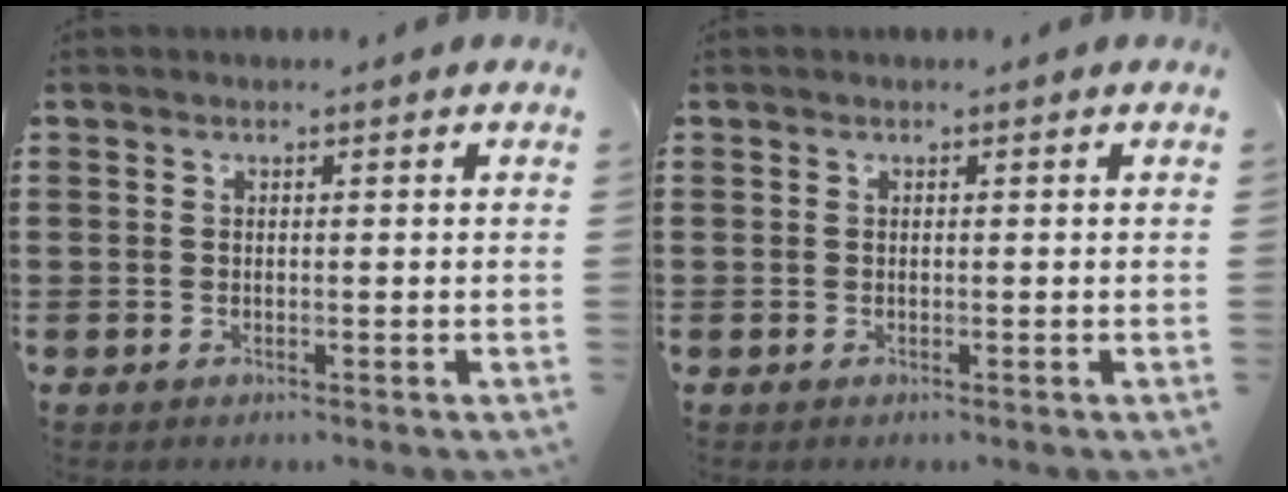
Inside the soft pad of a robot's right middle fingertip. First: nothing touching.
{"total": 0.0}